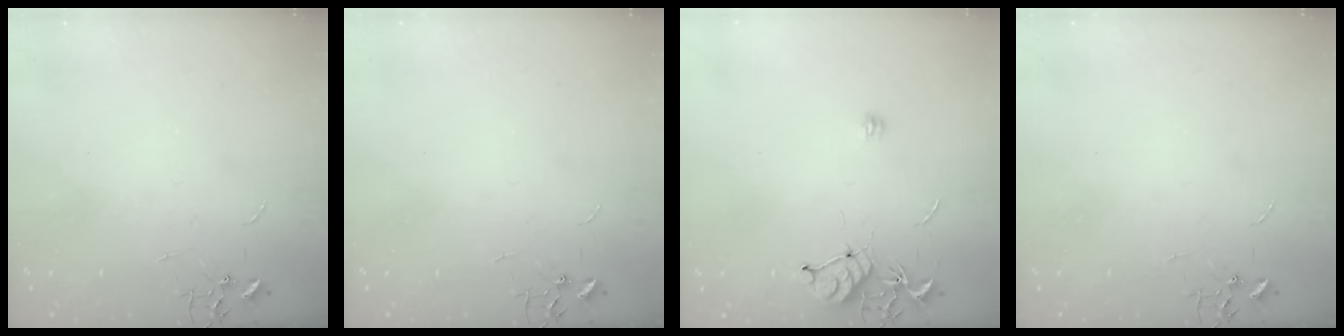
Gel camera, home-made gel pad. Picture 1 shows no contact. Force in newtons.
{"total": 0.0}
{"total": 9.0, "press": 9.0, "slide": 0.6}
{"total": 0.0}